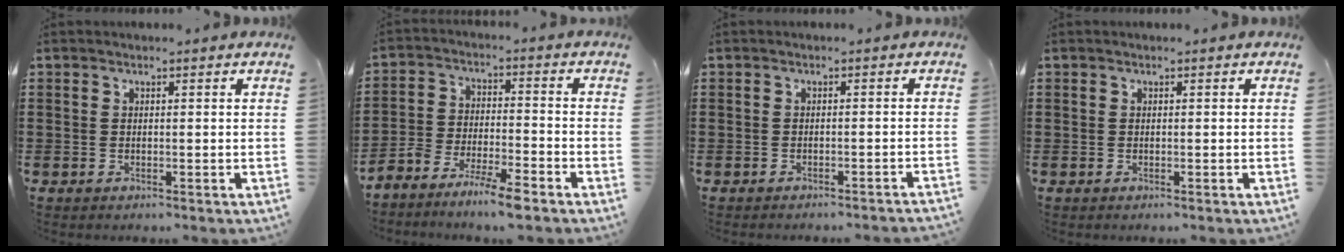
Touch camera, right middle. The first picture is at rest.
{"total": 5.7, "force": [-5.4, 0.2, 1.9], "torque": [-0.044, -0.002, -0.105]}
{"total": 1.0, "force": [-0.9, -0.3, 0.2], "torque": [-0.005, 0.000, -0.018]}
{"total": 0.0}